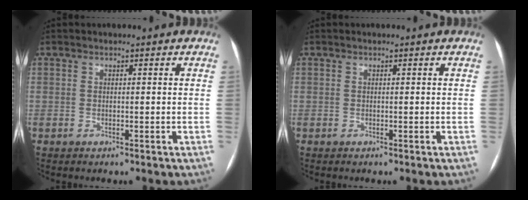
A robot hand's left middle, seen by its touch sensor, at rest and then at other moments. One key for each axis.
{"total": 0.0}